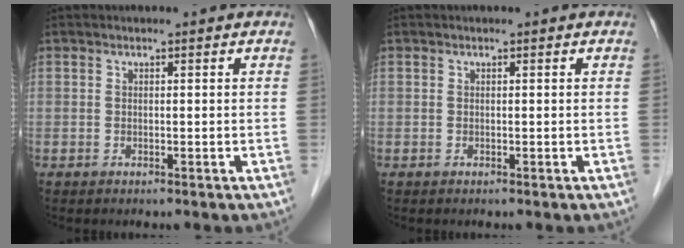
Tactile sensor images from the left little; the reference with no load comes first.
{"total": 0.0}